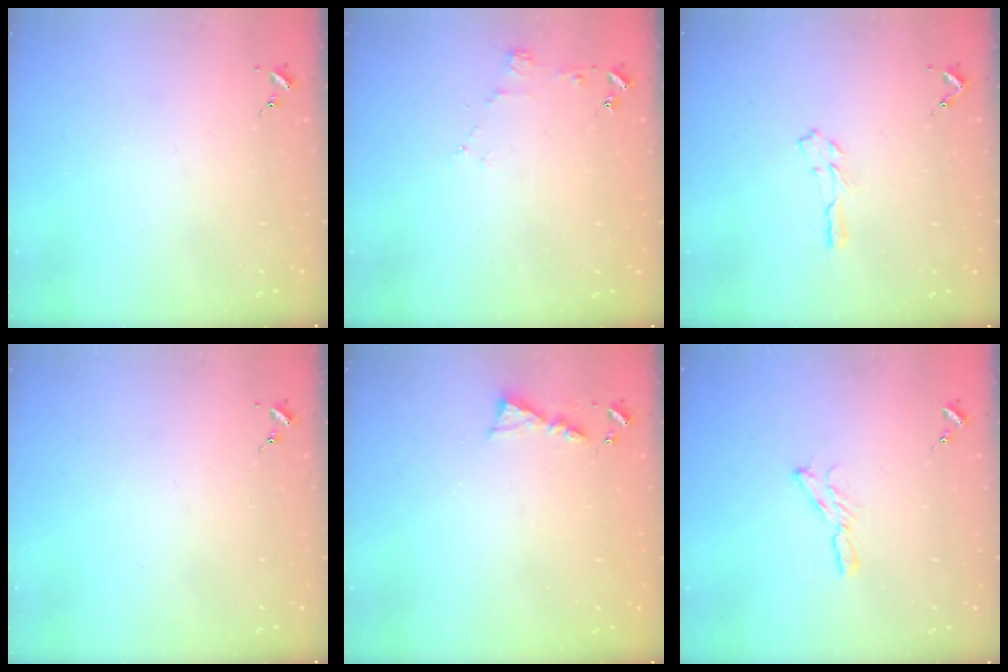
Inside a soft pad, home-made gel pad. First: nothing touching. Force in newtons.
{"total": 4.0, "press": 3.9, "slide": 0.5}
{"total": 3.5, "press": 3.5, "slide": 0.4}
{"total": 0.0}
{"total": 4.9, "press": 4.9, "slide": 0.5}
{"total": 5.7, "press": 5.7, "slide": 0.1}